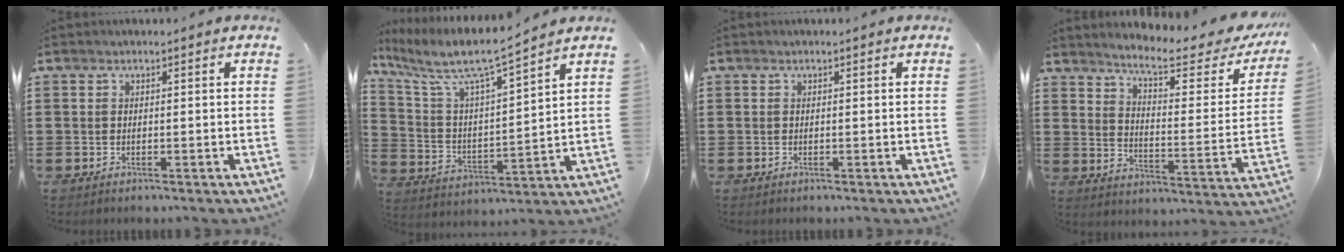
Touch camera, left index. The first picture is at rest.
{"total": 8.1, "force": [6.8, 0.6, 4.4], "torque": [-0.117, -0.046, 0.109]}
{"total": 0.0}
{"total": 6.9, "force": [5.5, 0.8, 4.0], "torque": [-0.086, -0.040, 0.085]}